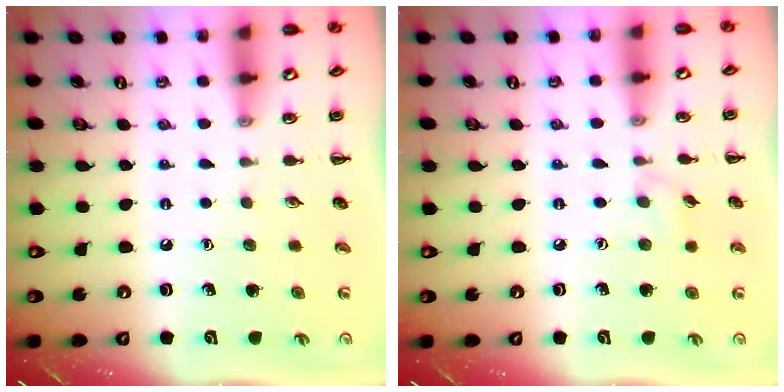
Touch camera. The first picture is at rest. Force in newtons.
{"total": 3.2, "press": 2.9, "slide": 1.3}